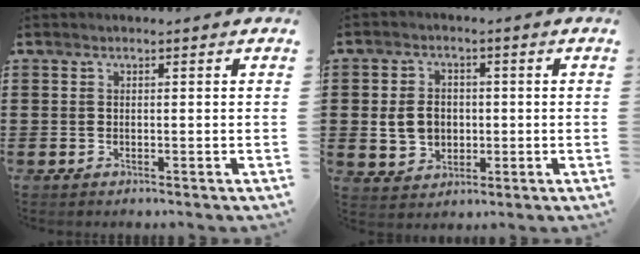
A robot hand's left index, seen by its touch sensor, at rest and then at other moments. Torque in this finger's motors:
{"motor_torque": [0.52, 0.27, 0.49, 0.09]}